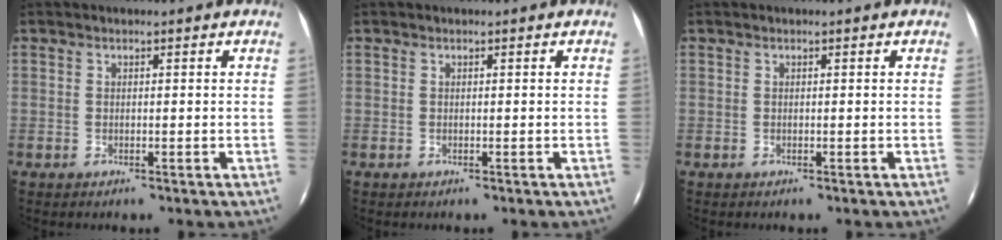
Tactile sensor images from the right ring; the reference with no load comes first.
{"total": 0.0}
{"total": 0.0}